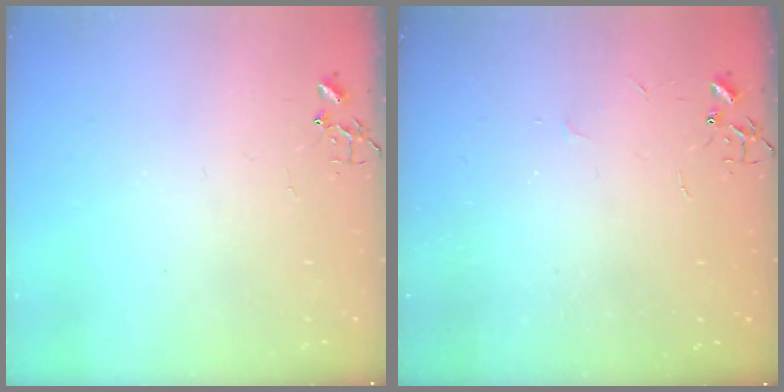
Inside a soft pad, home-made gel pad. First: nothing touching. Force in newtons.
{"total": 2.3, "press": 2.3, "slide": 0.3}